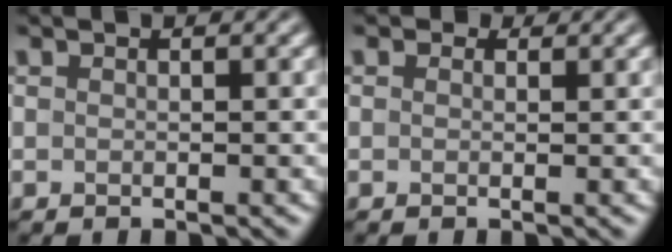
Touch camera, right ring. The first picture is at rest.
{"total": 0.7, "force": [0.4, 0.5, 0.3], "torque": [-0.003, -0.004, 0.000]}